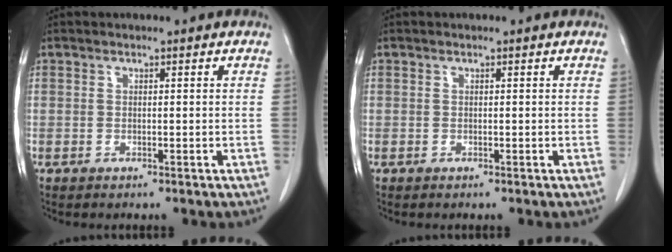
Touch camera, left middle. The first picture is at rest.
{"total": 0.0}